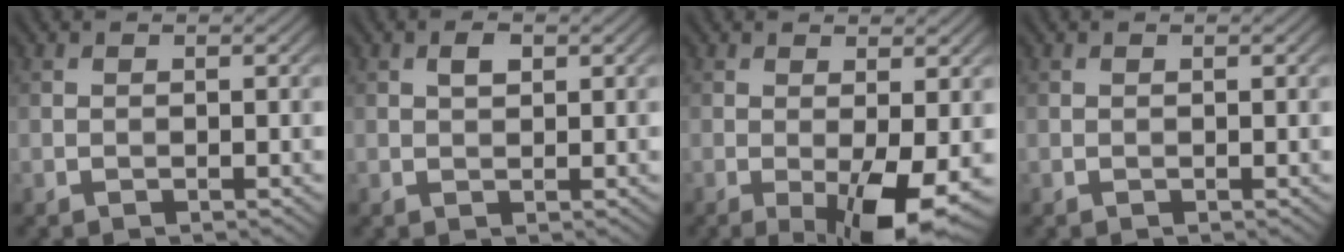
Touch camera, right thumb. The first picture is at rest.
{"total": 1.5, "force": [0.6, 0.8, 1.1], "torque": [-0.021, 0.002, 0.010]}
{"total": 7.3, "force": [-2.2, 1.9, 6.7], "torque": [-0.110, -0.006, -0.027]}
{"total": 0.0}